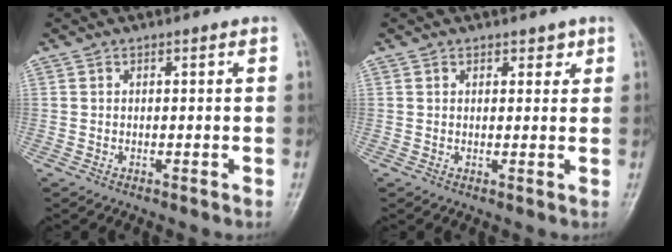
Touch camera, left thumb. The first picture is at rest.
{"total": 2.0, "force": [1.4, 1.3, 0.7], "torque": [0.011, -0.006, 0.015]}